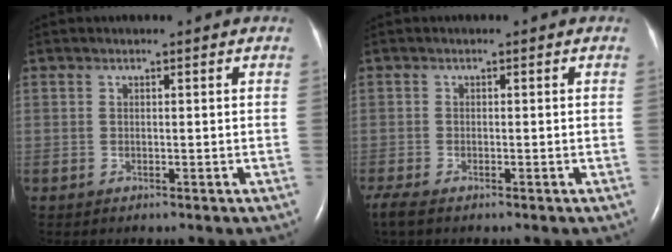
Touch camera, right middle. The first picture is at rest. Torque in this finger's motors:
{"motor_torque": [0.27, -0.28, 0.00, 0.01]}